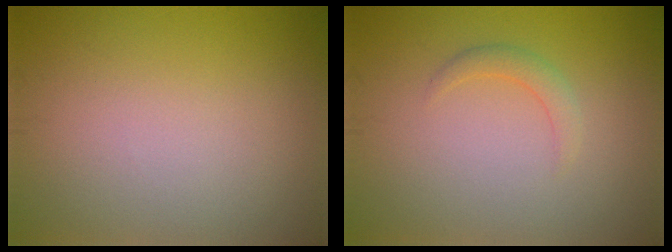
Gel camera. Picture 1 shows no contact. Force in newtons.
{"total": 1.4, "press": 1.4, "slide": 0.0}